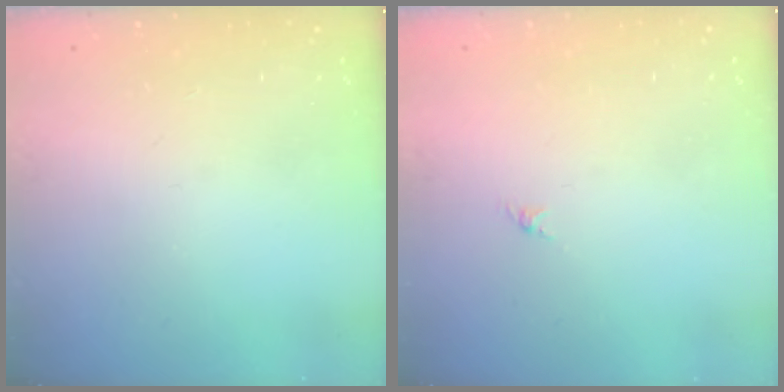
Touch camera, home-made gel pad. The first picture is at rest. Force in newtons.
{"total": 0.0}